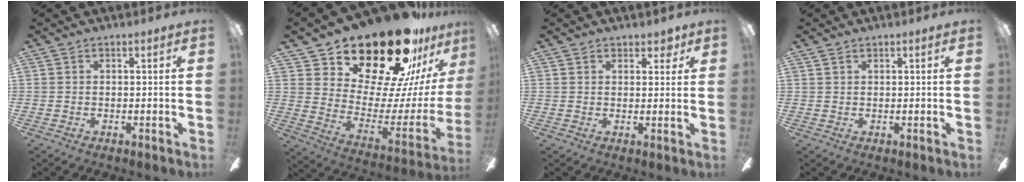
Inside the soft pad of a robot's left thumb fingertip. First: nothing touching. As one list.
[{"total": 28.1, "force": [22.4, 9.8, 13.9], "torque": [-0.212, -0.169, 0.399]}, {"total": 3.3, "force": [2.4, 1.9, 1.3], "torque": [-0.012, -0.001, 0.041]}, {"total": 0.9, "force": [0.7, 0.4, 0.3], "torque": [-0.007, 0.001, 0.013]}]